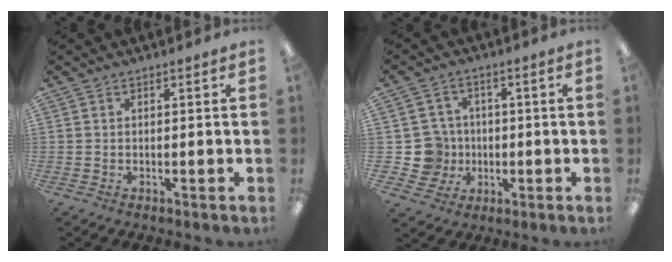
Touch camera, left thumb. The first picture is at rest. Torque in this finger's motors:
{"motor_torque": [-0.11, 0.15, 0.17, -0.18, 0.00]}